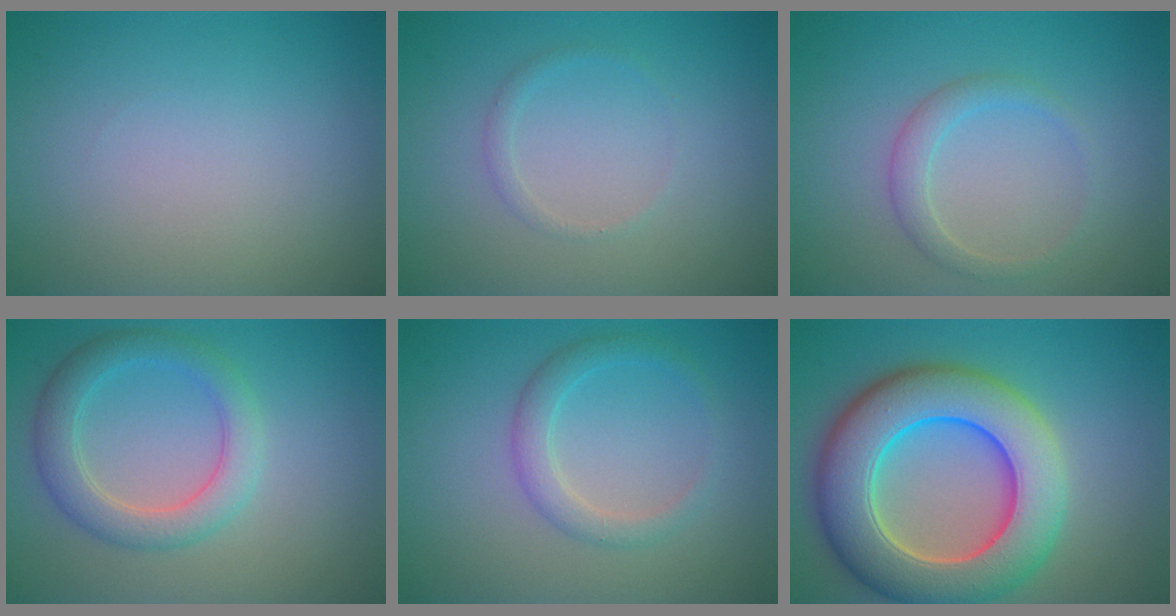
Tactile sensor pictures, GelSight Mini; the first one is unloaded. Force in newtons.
{"total": 0.9, "press": 0.9, "slide": 0.0}
{"total": 1.9, "press": 1.9, "slide": 0.1}
{"total": 3.9, "press": 3.9, "slide": 0.2}
{"total": 2.3, "press": 2.3, "slide": 0.0}
{"total": 11.1, "press": 11.1, "slide": 0.3}